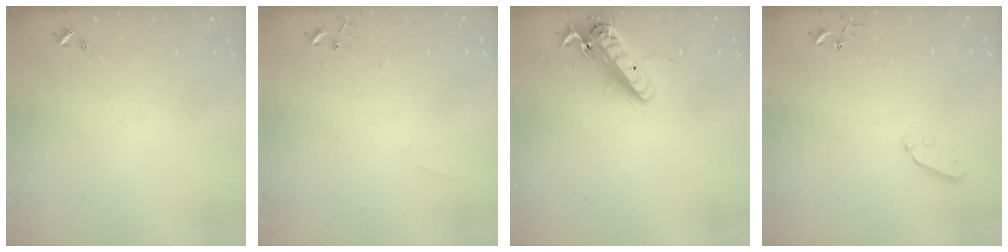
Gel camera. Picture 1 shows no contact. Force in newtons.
{"total": 3.8, "press": 3.7, "slide": 0.6}
{"total": 15.0, "press": 14.7, "slide": 3.0}
{"total": 5.0, "press": 5.0, "slide": 0.4}